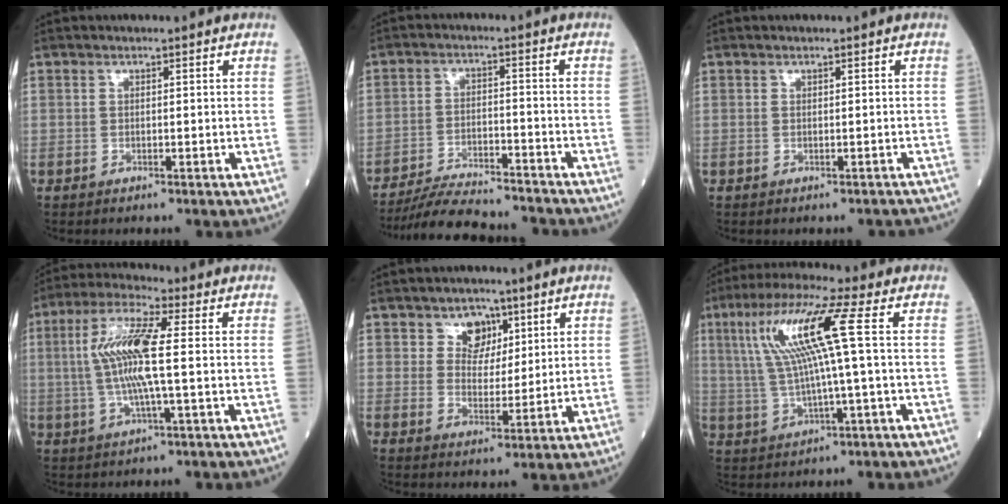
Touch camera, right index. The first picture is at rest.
{"total": 12.5, "force": [-11.8, 1.2, 4.1], "torque": [-0.065, -0.006, -0.183]}
{"total": 0.8, "force": [-0.6, 0.4, 0.4], "torque": [-0.005, 0.002, -0.002]}
{"total": 10.2, "force": [0.6, 0.9, 10.1], "torque": [-0.211, 0.009, 0.009]}
{"total": 5.1, "force": [3.0, 3.7, 1.8], "torque": [-0.024, 0.003, 0.055]}
{"total": 11.8, "force": [2.7, -0.2, 11.5], "torque": [-0.236, 0.025, 0.053]}